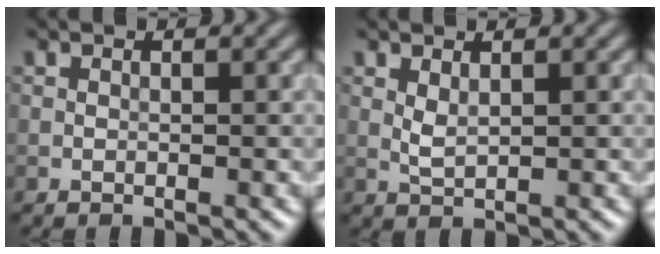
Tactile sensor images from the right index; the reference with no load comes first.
{"total": 1.2, "force": [0.6, 0.5, 0.9], "torque": [-0.026, -0.002, 0.016]}